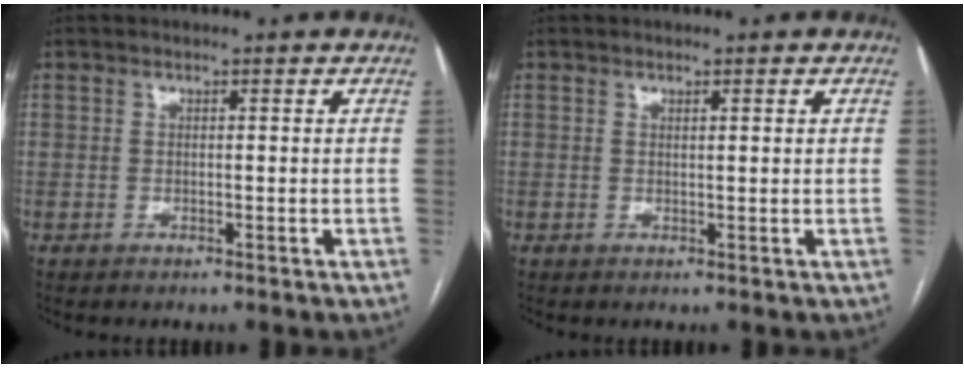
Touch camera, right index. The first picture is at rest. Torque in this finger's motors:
{"motor_torque": [0.00, 0.05, -0.03, 0.00]}